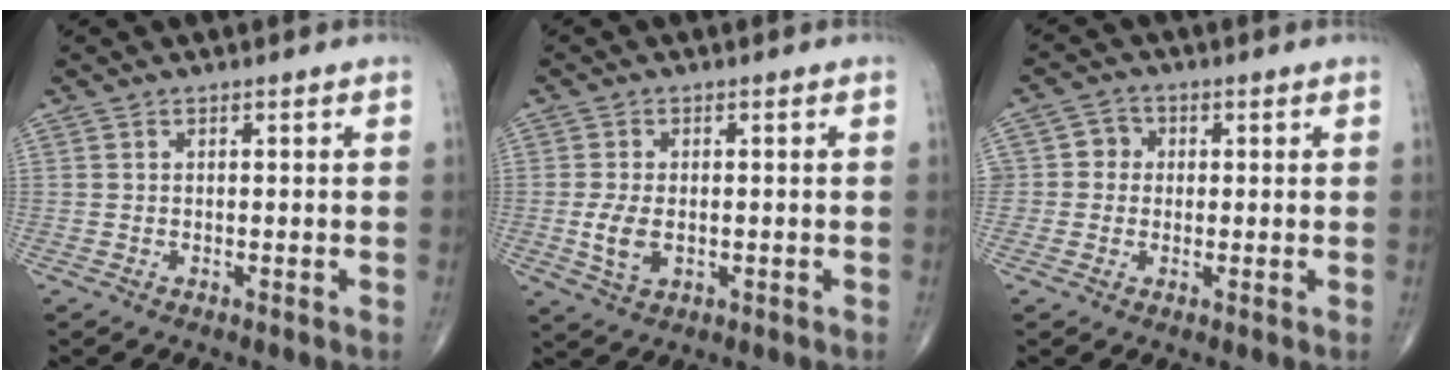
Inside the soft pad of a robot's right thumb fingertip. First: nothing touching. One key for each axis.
{"total": 5.0, "fx": -0.7, "fy": 3.0, "fz": 4.0, "tx": -0.083, "ty": -0.005, "tz": -0.008}
{"total": 3.9, "fx": 0.1, "fy": 3.8, "fz": 0.9, "tx": 0.016, "ty": 0.010, "tz": -0.004}